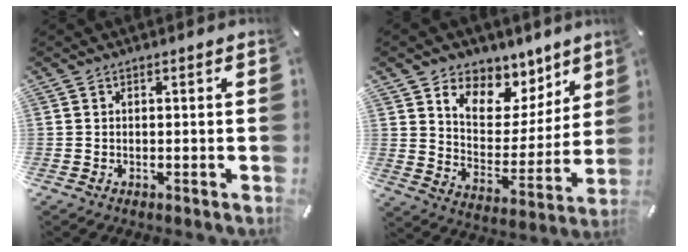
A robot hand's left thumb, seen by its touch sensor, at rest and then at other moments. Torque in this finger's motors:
{"motor_torque": [0.44, 0.28, 1.37, -1.41, 0.23]}